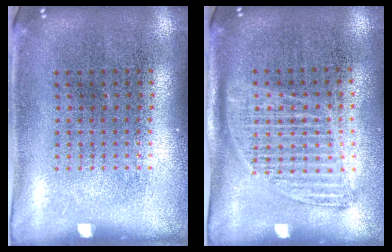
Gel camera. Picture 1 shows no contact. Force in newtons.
{"total": 1.3, "press": 1.1, "slide": 0.7}